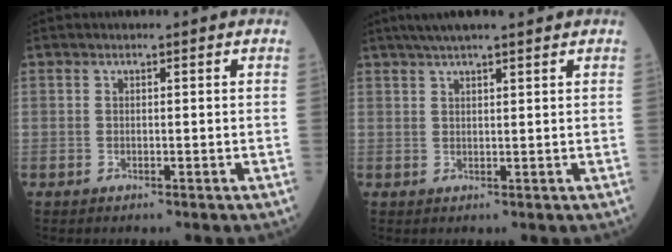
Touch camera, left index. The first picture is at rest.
{"total": 7.3, "force": [5.8, 0.3, 4.3], "torque": [-0.066, 0.033, 0.090]}